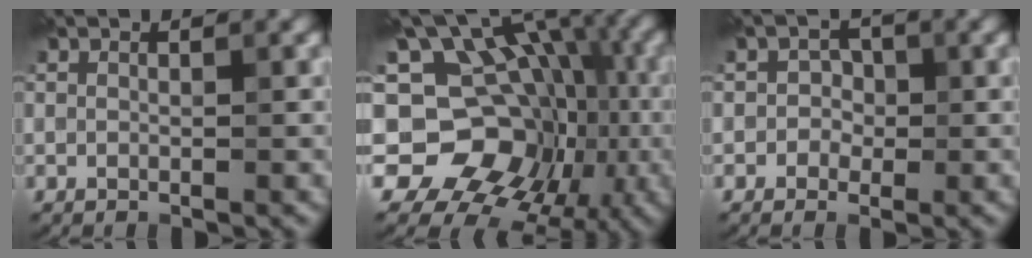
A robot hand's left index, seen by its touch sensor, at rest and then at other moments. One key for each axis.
{"total": 13.1, "fx": -2.0, "fy": 10.9, "fz": 7.1, "tx": -0.102, "ty": 0.018, "tz": -0.036}
{"total": 1.7, "fx": -0.4, "fy": 1.6, "fz": 0.3, "tx": 0.024, "ty": 0.008, "tz": -0.016}